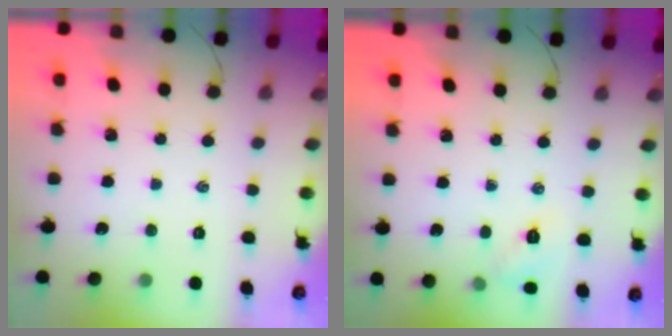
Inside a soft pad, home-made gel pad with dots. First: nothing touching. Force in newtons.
{"total": 6.3, "press": 6.1, "slide": 1.5}